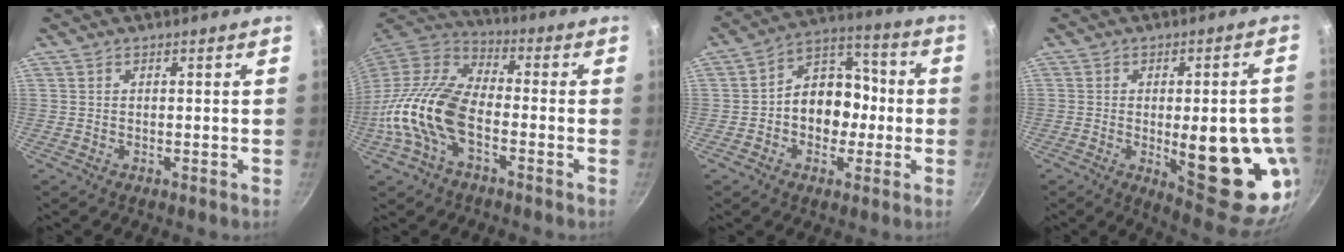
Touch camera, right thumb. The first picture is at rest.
{"total": 16.4, "force": [-4.6, 9.1, 12.9], "torque": [-0.237, 0.037, -0.101]}
{"total": 12.7, "force": [-1.3, 9.9, 7.9], "torque": [-0.057, 0.044, -0.036]}
{"total": 20.7, "force": [-3.6, 7.8, 18.9], "torque": [-0.197, -0.004, -0.031]}